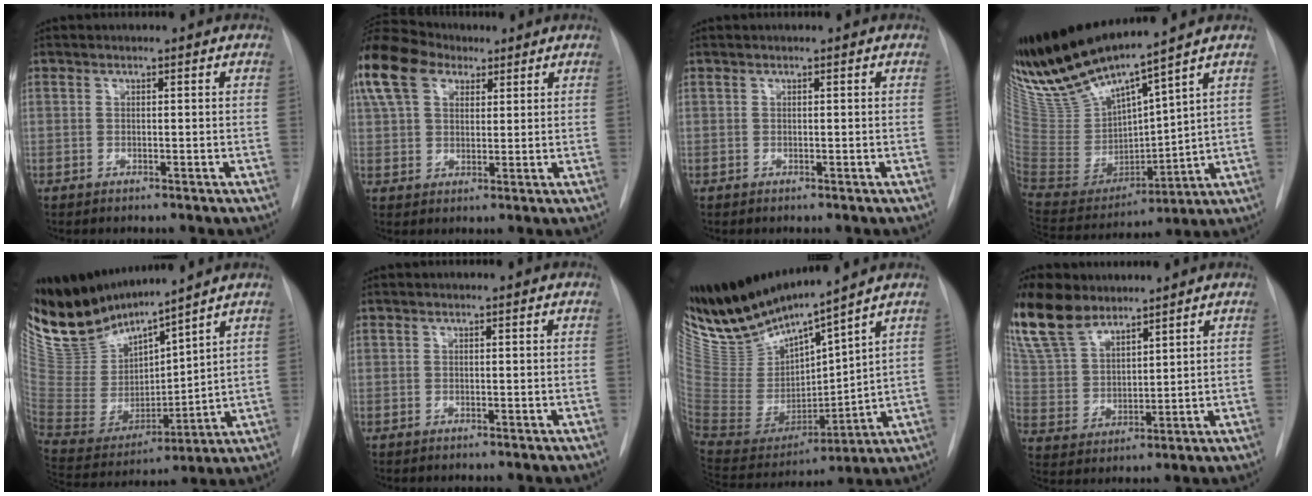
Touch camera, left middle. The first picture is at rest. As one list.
[{"total": 21.4, "force": [12.3, 13.7, 10.8], "torque": [-0.309, 0.090, 0.231]}, {"total": 0.0}, {"total": 15.1, "force": [13.3, 0.5, 7.1], "torque": [-0.143, -0.024, 0.273]}, {"total": 13.7, "force": [13.1, 1.6, 3.5], "torque": [-0.083, -0.016, 0.276]}, {"total": 0.0}, {"total": 14.5, "force": [13.5, 0.5, 5.4], "torque": [-0.116, -0.024, 0.279]}, {"total": 13.8, "force": [11.1, 5.8, 5.8], "torque": [-0.134, 0.016, 0.225]}]